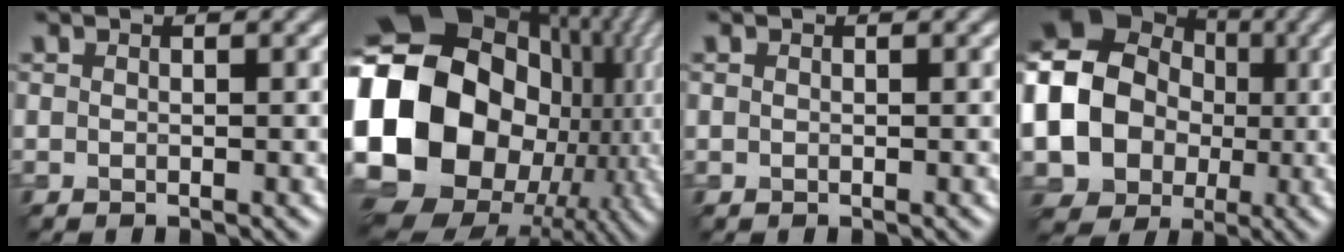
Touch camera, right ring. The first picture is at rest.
{"total": 22.7, "force": [-2.3, 18.6, 12.9], "torque": [-0.254, -0.009, -0.077]}
{"total": 0.0}
{"total": 19.2, "force": [-1.0, 17.5, 7.8], "torque": [-0.196, 0.008, -0.066]}